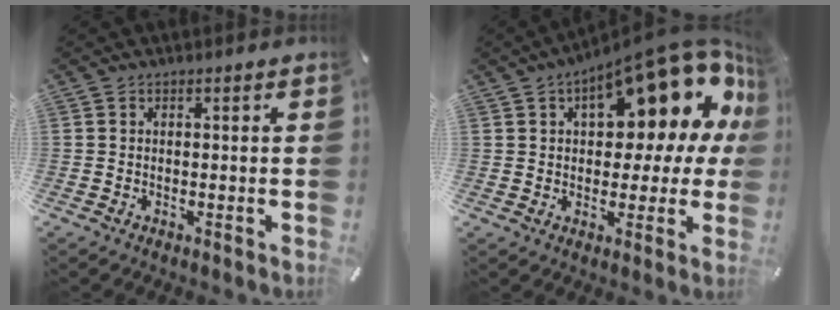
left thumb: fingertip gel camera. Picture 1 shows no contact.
{"total": 20.3, "force": [9.5, 9.1, 15.4], "torque": [-0.200, -0.063, 0.150]}